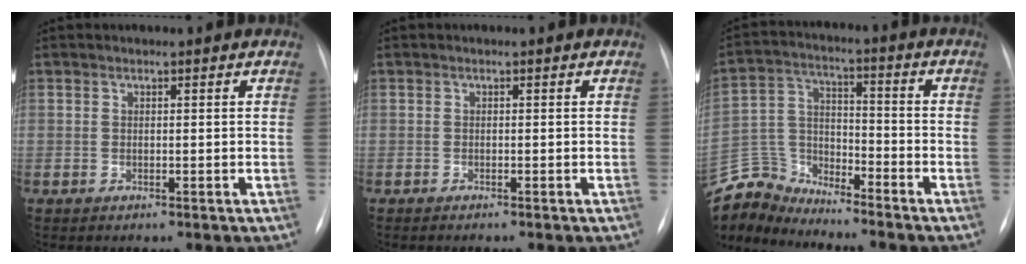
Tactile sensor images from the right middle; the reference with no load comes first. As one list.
[{"total": 0.8, "force": [-0.7, 0.0, 0.4], "torque": [-0.006, -0.001, -0.008]}, {"total": 9.3, "force": [-9.2, 1.0, -1.1], "torque": [0.015, 0.032, -0.184]}]